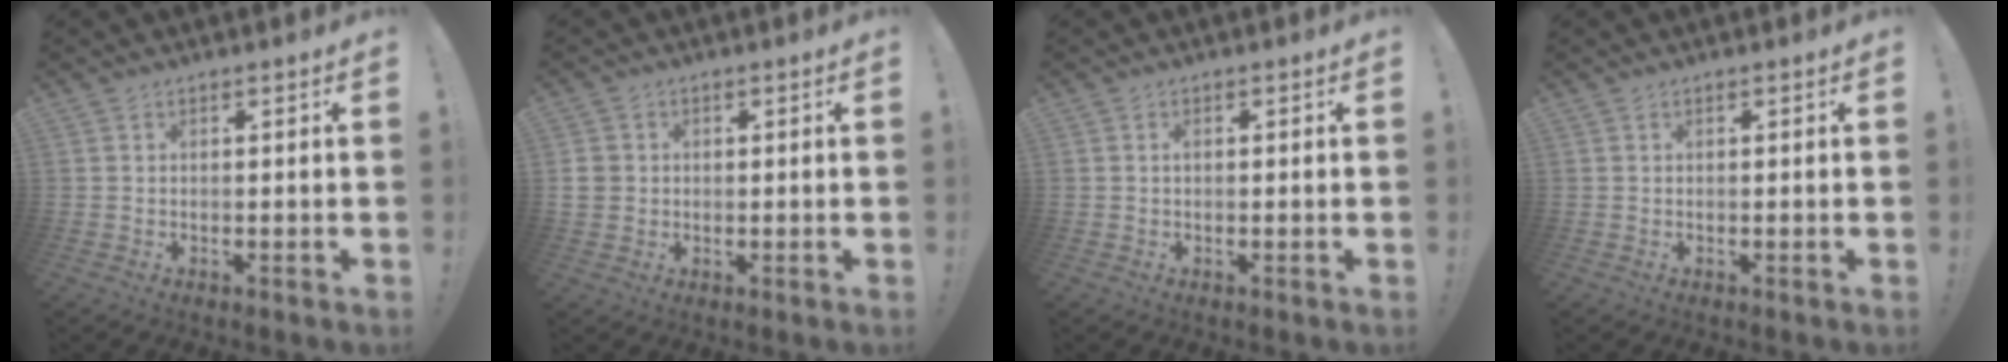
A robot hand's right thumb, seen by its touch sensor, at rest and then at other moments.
{"total": 3.8, "force": [0.6, 3.5, 1.3], "torque": [-0.011, 0.002, 0.014]}
{"total": 0.8, "force": [0.1, 0.4, 0.7], "torque": [-0.018, 0.006, 0.002]}
{"total": 0.0}